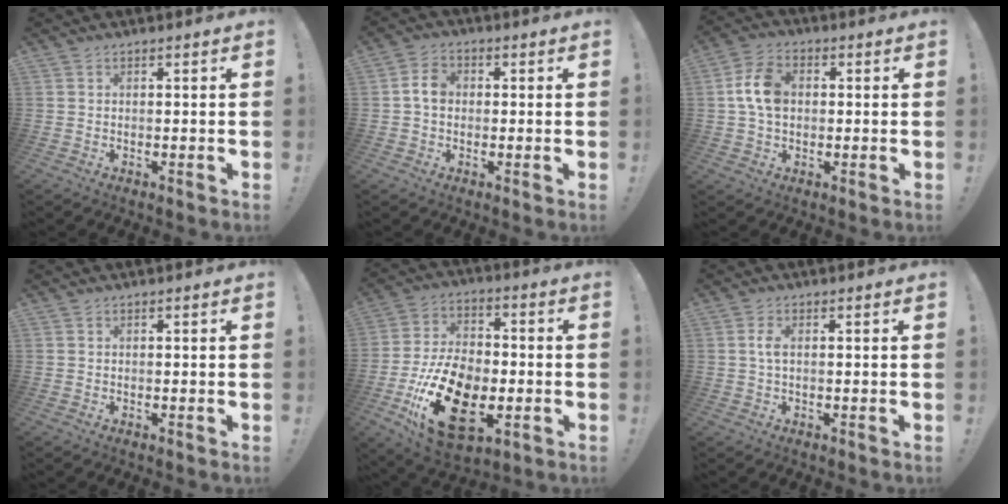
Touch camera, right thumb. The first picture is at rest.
{"total": 5.2, "force": [0.0, 3.8, 3.5], "torque": [-0.052, 0.011, 0.001]}
{"total": 9.9, "force": [0.9, 6.7, 7.1], "torque": [-0.134, 0.011, 0.020]}
{"total": 0.0}
{"total": 23.1, "force": [-7.8, 14.1, 16.5], "torque": [-0.307, 0.044, -0.119]}
{"total": 2.5, "force": [0.2, 0.8, 2.4], "torque": [-0.043, 0.002, 0.001]}